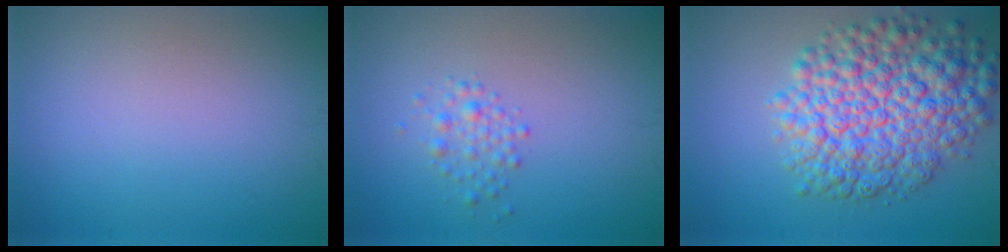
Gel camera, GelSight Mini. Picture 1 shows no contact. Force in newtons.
{"total": 1.7, "press": 1.7, "slide": 0.0}
{"total": 9.9, "press": 9.9, "slide": 0.3}